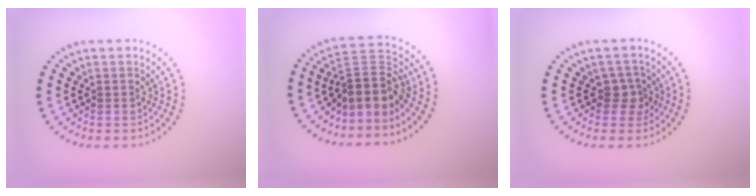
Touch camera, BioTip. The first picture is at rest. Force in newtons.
{"total": 4.2, "press": 3.1, "slide": 2.8}
{"total": 1.8, "press": 1.4, "slide": 1.0}